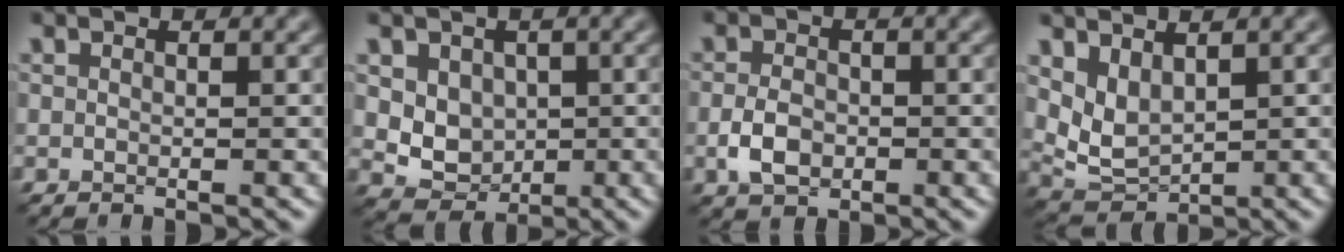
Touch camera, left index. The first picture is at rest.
{"total": 4.3, "force": [0.5, 3.6, 2.3], "torque": [-0.039, -0.007, 0.012]}
{"total": 2.9, "force": [-1.0, 1.9, 1.9], "torque": [-0.039, 0.001, -0.024]}
{"total": 3.2, "force": [1.5, 1.9, 2.2], "torque": [-0.056, -0.011, 0.036]}